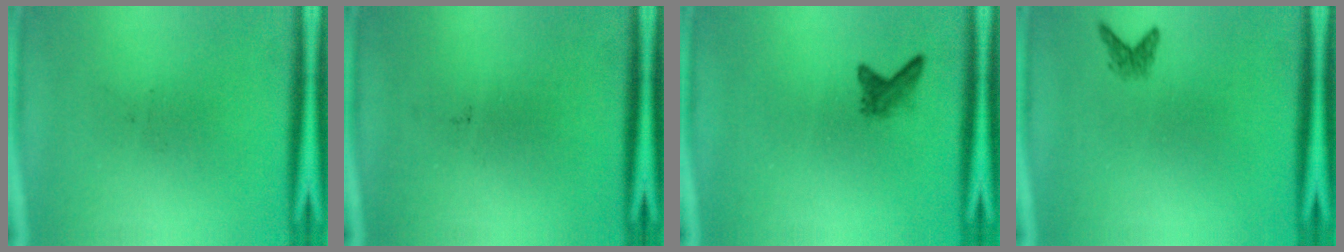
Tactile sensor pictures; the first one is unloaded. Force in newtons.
{"total": 0.0}
{"total": 1.7}
{"total": 1.4}